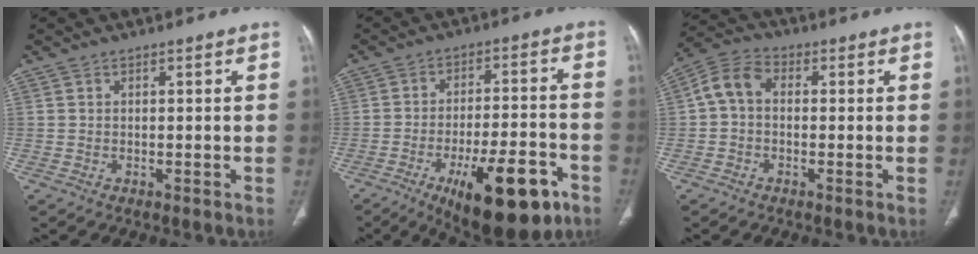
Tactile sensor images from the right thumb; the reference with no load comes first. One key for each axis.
{"total": 18.5, "fx": -9.4, "fy": 6.5, "fz": 14.5, "tx": -0.184, "ty": 0.044, "tz": -0.130}
{"total": 6.3, "fx": 0.1, "fy": 4.4, "fz": 4.5, "tx": -0.082, "ty": 0.020, "tz": -0.011}